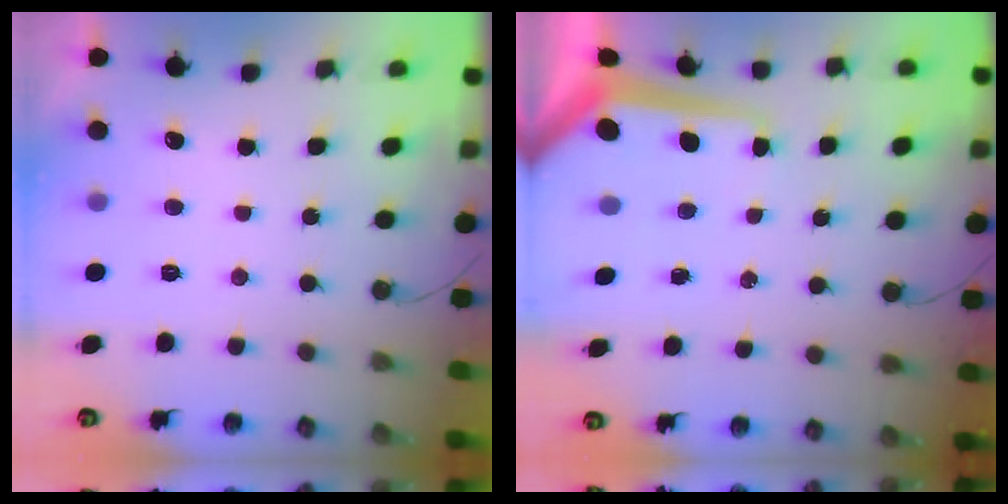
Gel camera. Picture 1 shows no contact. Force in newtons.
{"total": 9.3, "press": 9.3, "slide": 0.7}